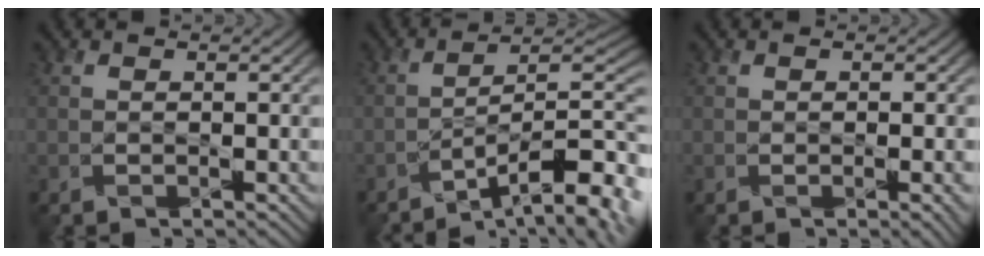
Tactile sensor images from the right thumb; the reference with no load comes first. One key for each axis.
{"total": 12.8, "fx": -7.1, "fy": 3.4, "fz": 10.1, "tx": -0.141, "ty": 0.001, "tz": -0.110}
{"total": 1.7, "fx": -0.3, "fy": 0.3, "fz": 1.6, "tx": -0.025, "ty": -0.004, "tz": -0.002}